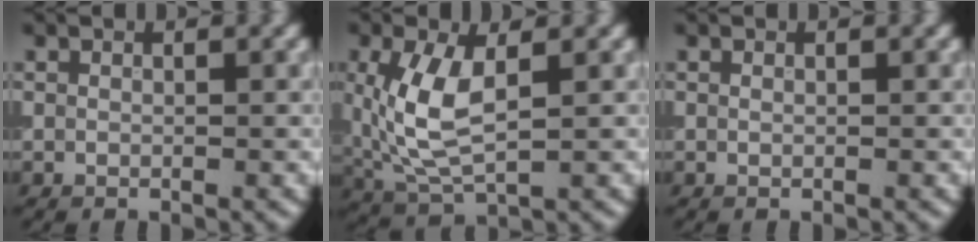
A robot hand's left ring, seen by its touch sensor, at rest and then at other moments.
{"total": 6.3, "force": [0.8, 2.9, 5.5], "torque": [-0.135, -0.002, 0.019]}
{"total": 0.0}